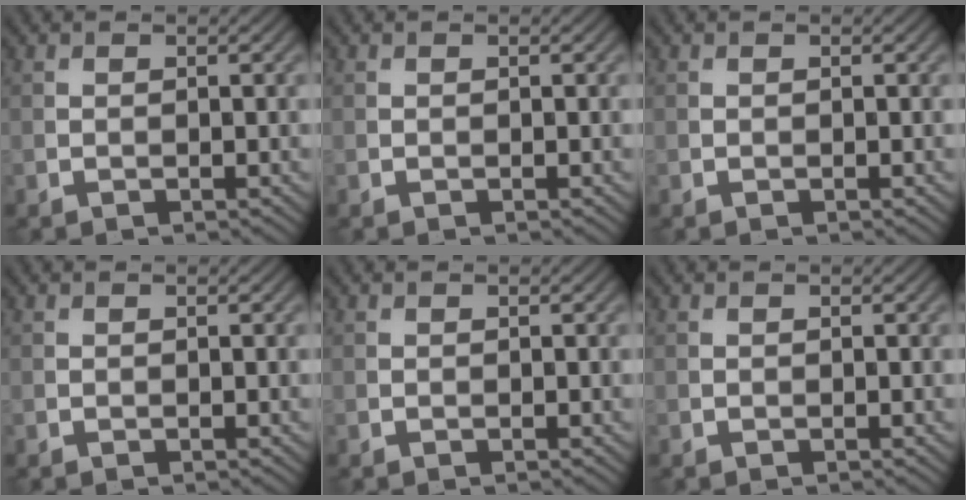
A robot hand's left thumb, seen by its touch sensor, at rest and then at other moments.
{"total": 0.0}
{"total": 0.0}
{"total": 0.0}
{"total": 0.0}
{"total": 0.0}